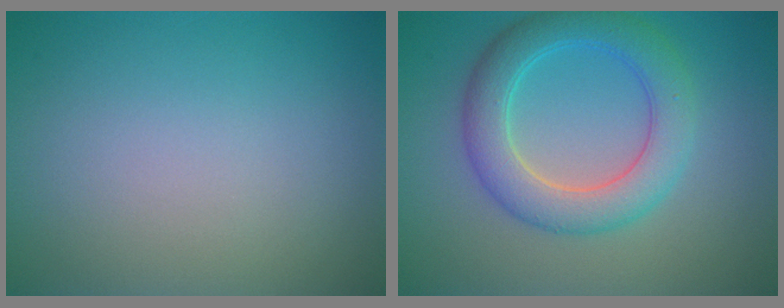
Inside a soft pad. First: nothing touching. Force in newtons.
{"total": 5.4, "press": 5.4, "slide": 0.1}